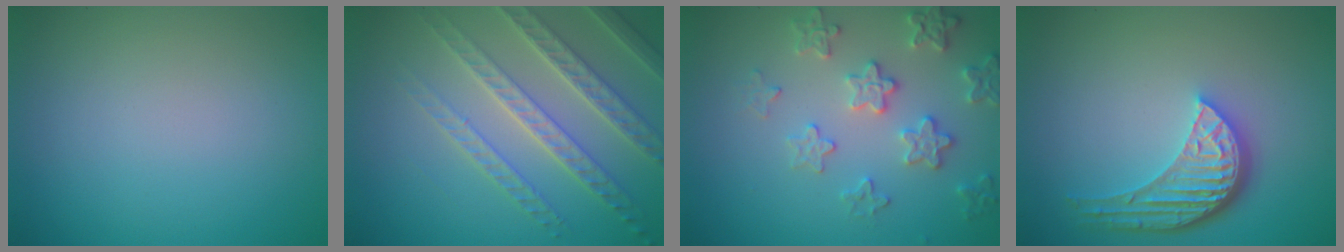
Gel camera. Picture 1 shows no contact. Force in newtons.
{"total": 4.7, "press": 4.3, "slide": 1.8}
{"total": 3.4, "press": 3.4, "slide": 0.2}
{"total": 5.4, "press": 3.9, "slide": 3.6}